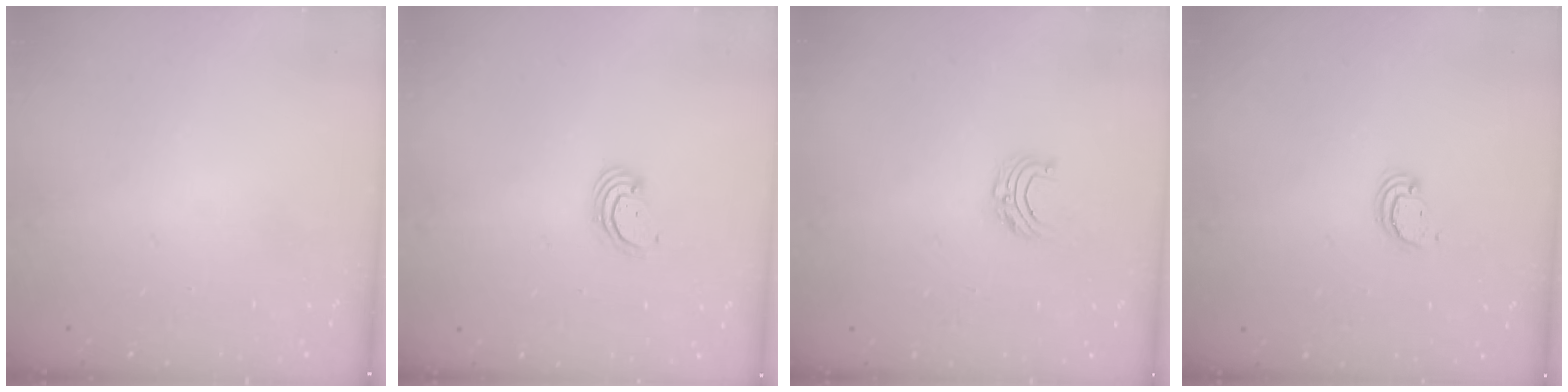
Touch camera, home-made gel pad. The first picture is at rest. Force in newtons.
{"total": 2.5, "press": 2.5, "slide": 0.3}
{"total": 5.0, "press": 5.0, "slide": 0.4}
{"total": 2.6, "press": 2.6, "slide": 0.2}